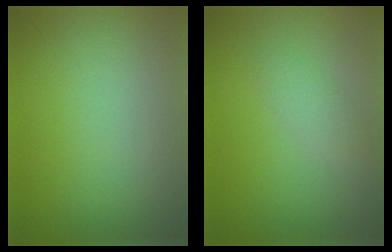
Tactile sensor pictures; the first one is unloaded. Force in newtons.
{"total": 1.4, "press": 1.4, "slide": 0.1}